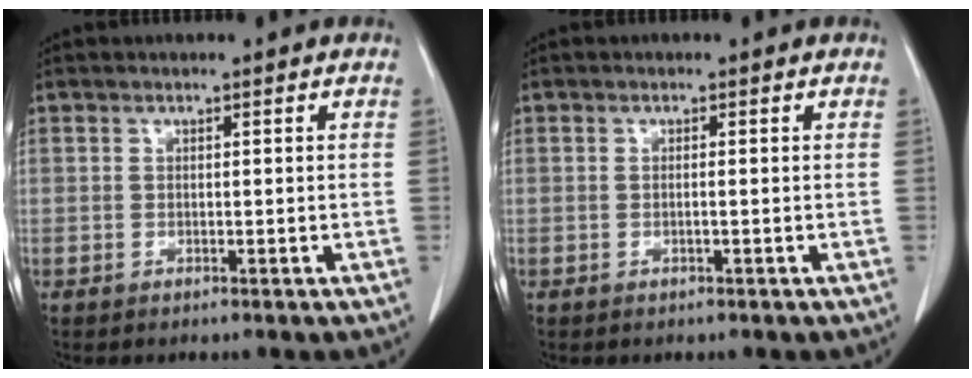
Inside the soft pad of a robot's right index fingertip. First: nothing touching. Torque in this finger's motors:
{"motor_torque": [-0.36, 0.12, -0.03, -0.01]}